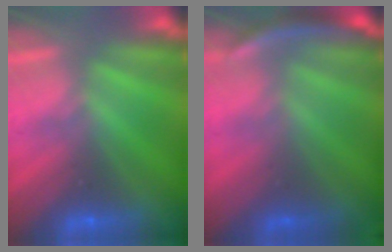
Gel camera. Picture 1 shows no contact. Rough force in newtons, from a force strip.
{"total": 2.8}